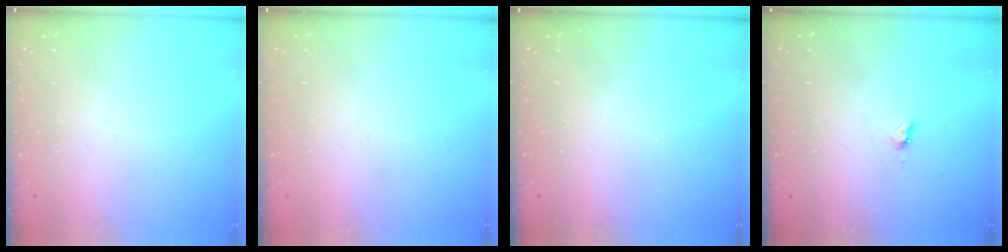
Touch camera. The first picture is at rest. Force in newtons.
{"total": 0.0}
{"total": 0.0}
{"total": 2.4, "press": 2.4, "slide": 0.4}